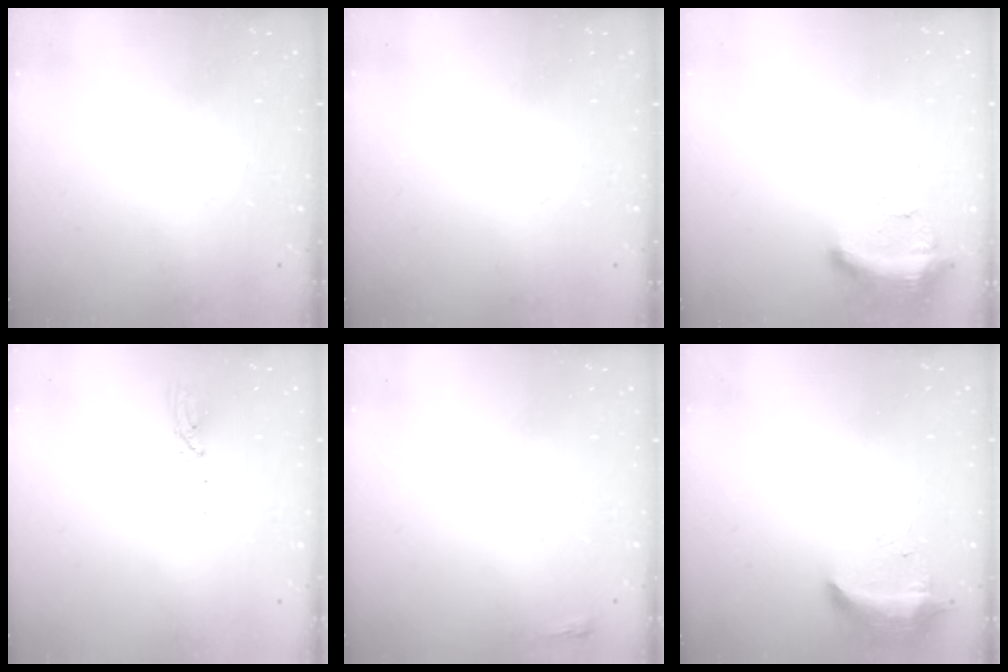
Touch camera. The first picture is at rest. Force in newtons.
{"total": 0.0}
{"total": 9.1, "press": 9.1, "slide": 1.0}
{"total": 3.0, "press": 2.9, "slide": 0.3}
{"total": 2.0, "press": 2.0, "slide": 0.5}
{"total": 8.3, "press": 8.3, "slide": 0.1}